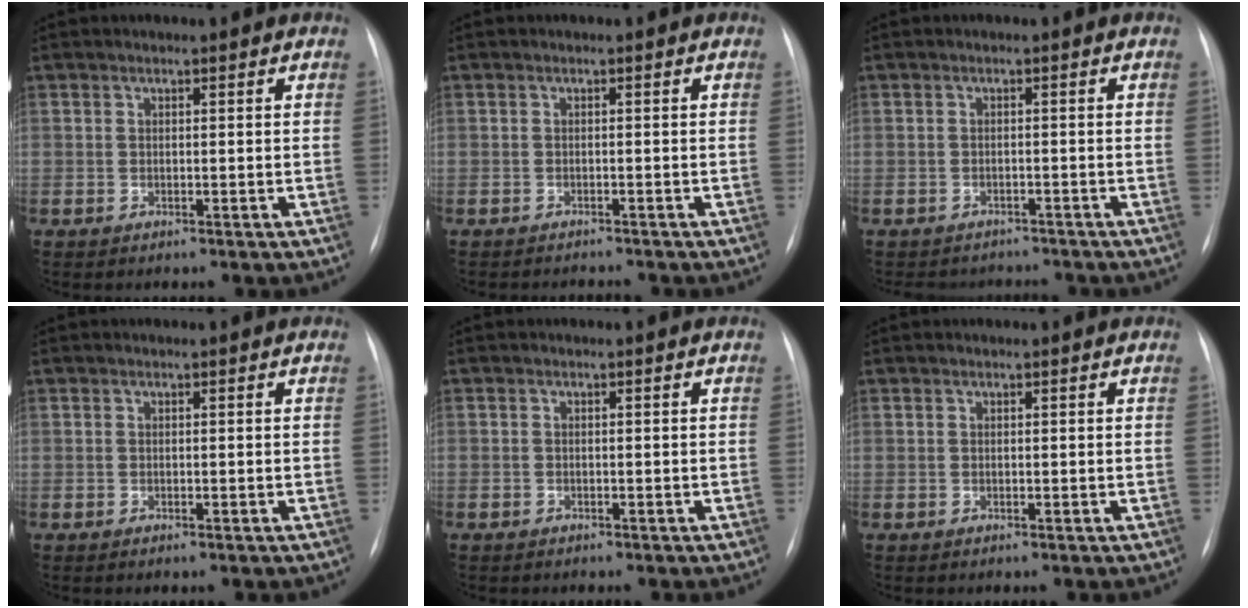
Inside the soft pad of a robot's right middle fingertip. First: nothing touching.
{"total": 2.9, "force": [-2.8, 0.0, 0.4], "torque": [0.002, -0.006, -0.035]}
{"total": 5.7, "force": [-5.4, 1.9, 0.6], "torque": [-0.004, 0.001, -0.064]}
{"total": 0.8, "force": [-0.6, 0.2, 0.6], "torque": [-0.008, -0.002, -0.005]}
{"total": 0.9, "force": [-0.6, 0.7, 0.1], "torque": [-0.007, 0.003, -0.009]}
{"total": 0.0}